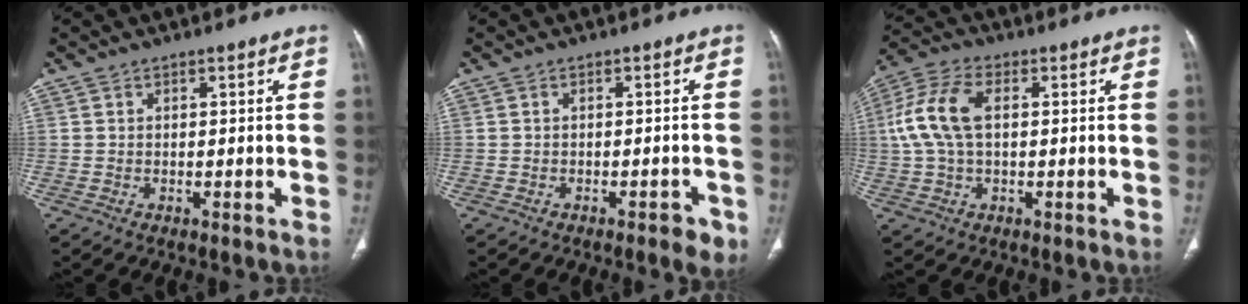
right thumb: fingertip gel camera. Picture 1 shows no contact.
{"total": 3.3, "force": [-1.8, 1.2, 2.4], "torque": [-0.026, 0.006, -0.019]}
{"total": 10.5, "force": [1.3, 5.8, 8.6], "torque": [-0.194, 0.025, 0.023]}